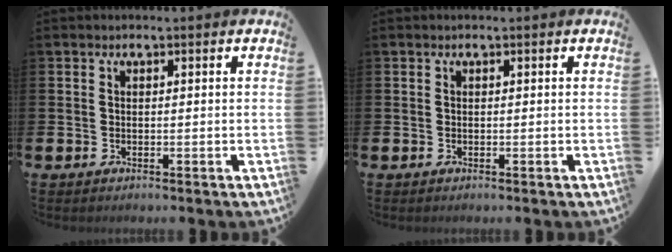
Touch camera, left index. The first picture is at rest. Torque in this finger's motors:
{"motor_torque": [0.00, 0.00, 0.03, 0.00]}